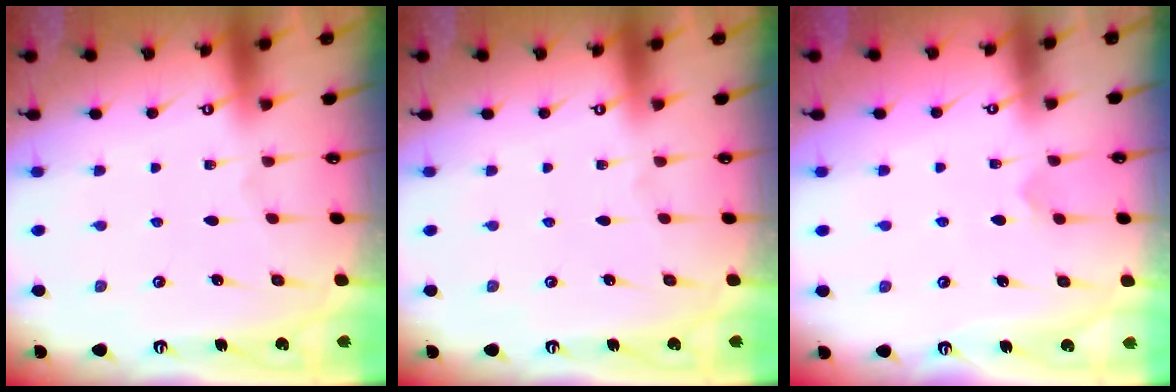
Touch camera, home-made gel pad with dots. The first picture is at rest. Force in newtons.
{"total": 0.0}
{"total": 3.7, "press": 3.6, "slide": 0.7}